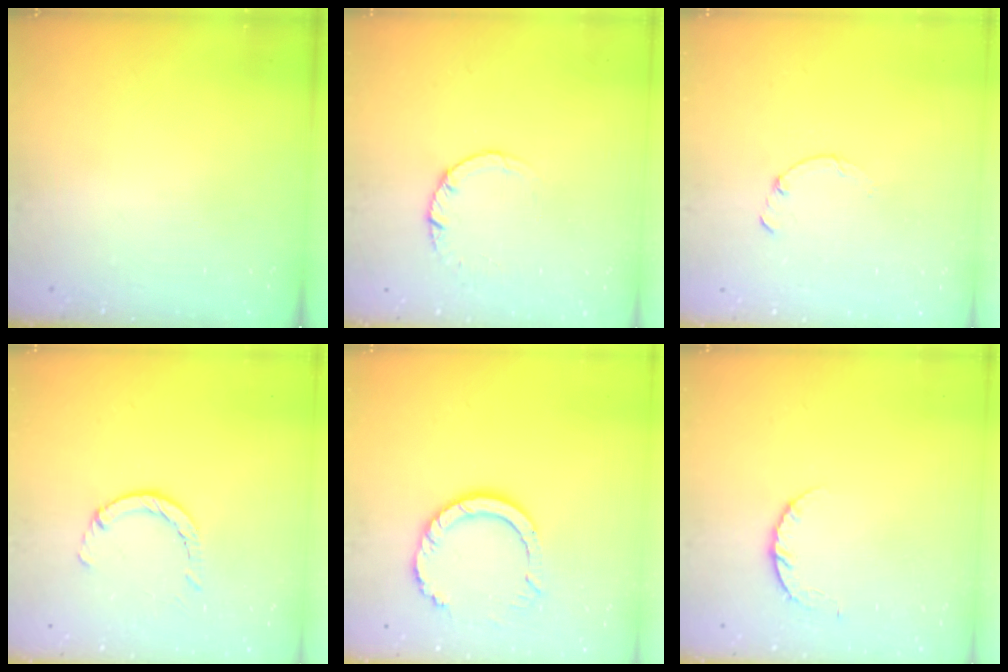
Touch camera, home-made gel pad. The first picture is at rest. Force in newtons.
{"total": 2.5, "press": 2.5, "slide": 0.2}
{"total": 0.0}
{"total": 2.4, "press": 2.4, "slide": 0.4}
{"total": 9.7, "press": 9.6, "slide": 0.9}
{"total": 5.2, "press": 5.2, "slide": 0.8}